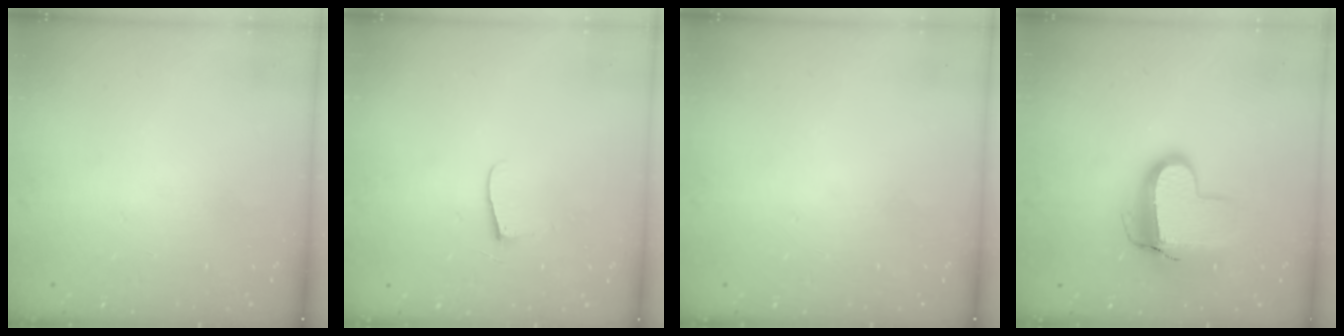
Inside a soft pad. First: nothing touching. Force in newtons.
{"total": 5.2, "press": 5.2, "slide": 0.5}
{"total": 0.0}
{"total": 11.6, "press": 11.6, "slide": 0.6}